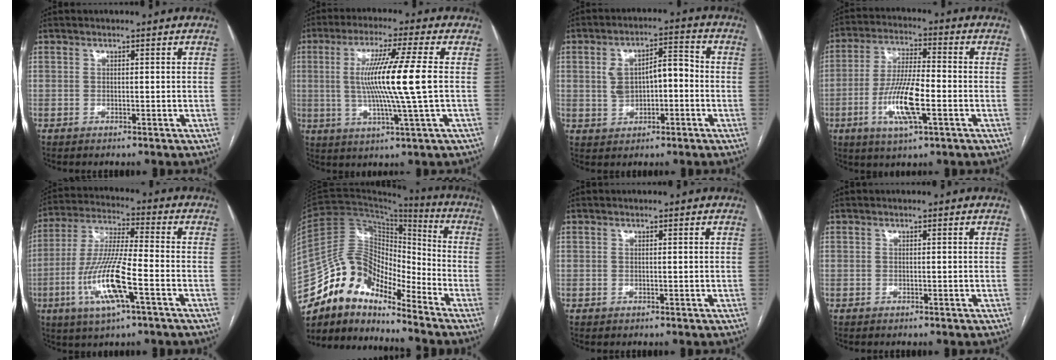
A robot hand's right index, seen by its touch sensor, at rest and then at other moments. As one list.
[{"total": 13.6, "force": [0.5, -2.4, 13.4], "torque": [-0.247, -0.002, 0.009]}, {"total": 7.7, "force": [-0.2, 4.0, 6.6], "torque": [-0.119, 0.030, 0.001]}, {"total": 11.0, "force": [-3.4, 2.0, 10.3], "torque": [-0.206, -0.004, -0.062]}, {"total": 13.6, "force": [-4.7, 1.4, 12.7], "torque": [-0.263, -0.009, -0.089]}, {"total": 13.3, "force": [-11.5, 5.0, 4.5], "torque": [-0.078, 0.066, -0.216]}, {"total": 0.0}, {"total": 0.0}]